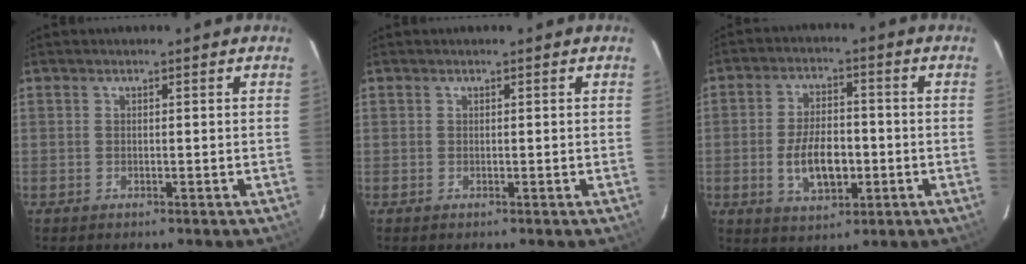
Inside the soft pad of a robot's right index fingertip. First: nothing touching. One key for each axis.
{"total": 0.0}
{"total": 9.6, "fx": -2.2, "fy": 4.9, "fz": 7.9, "tx": -0.154, "ty": 0.004, "tz": -0.027}